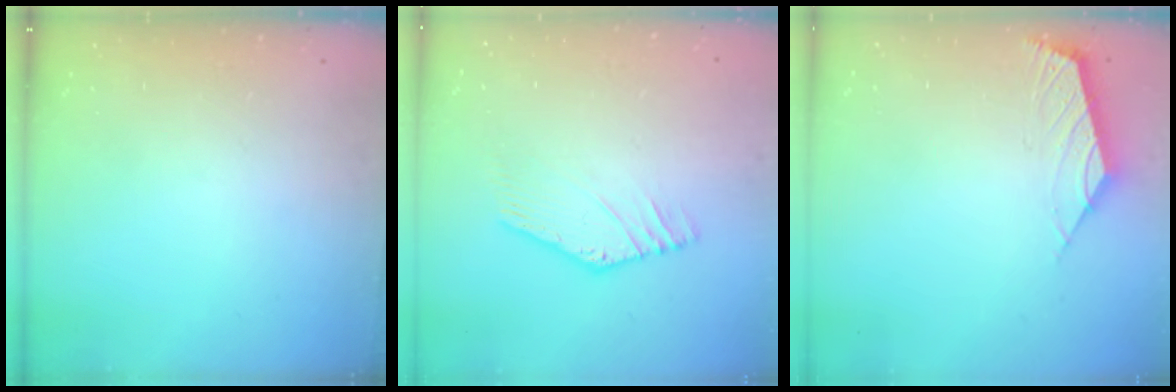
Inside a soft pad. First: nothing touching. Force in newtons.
{"total": 3.6, "press": 3.6, "slide": 0.4}
{"total": 2.6, "press": 2.5, "slide": 0.6}